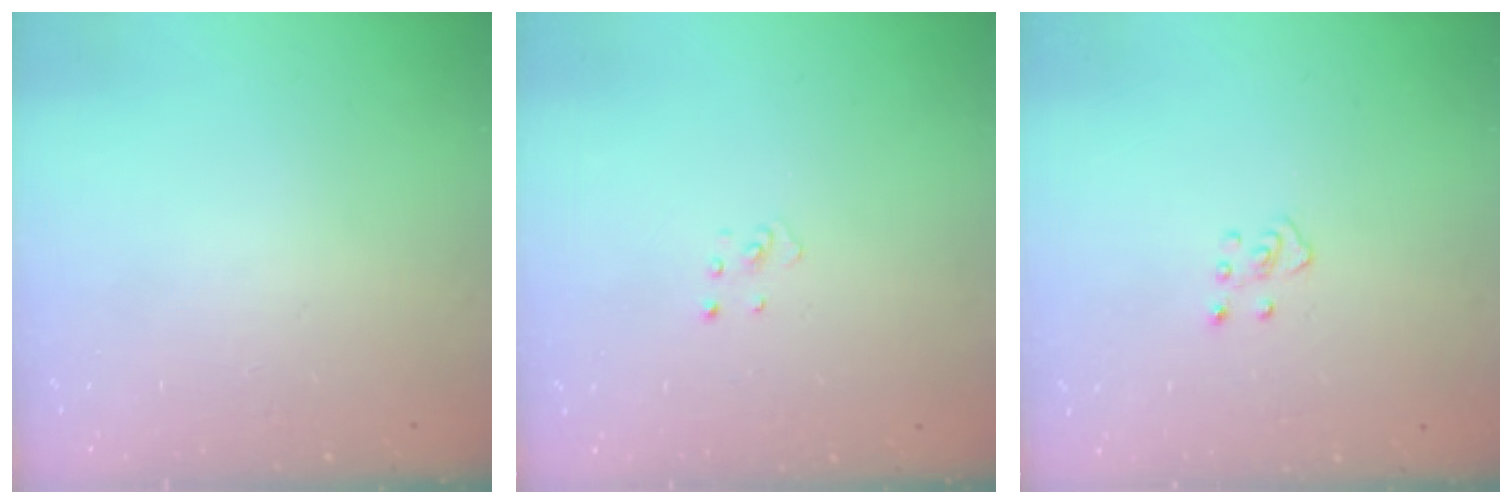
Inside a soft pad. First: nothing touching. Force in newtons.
{"total": 1.9, "press": 1.9, "slide": 0.1}
{"total": 3.5, "press": 3.4, "slide": 0.6}